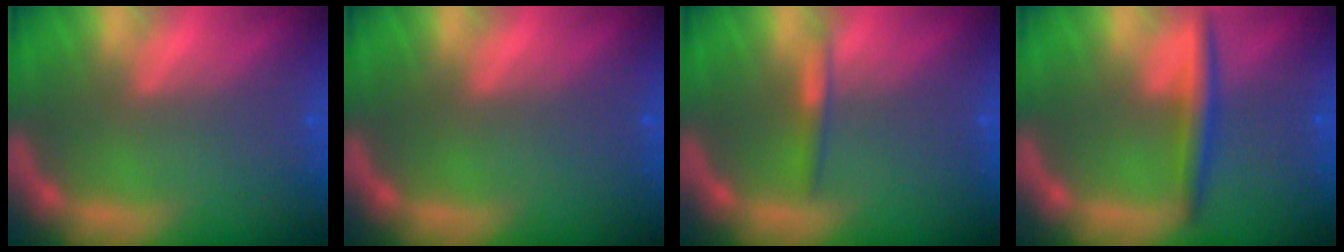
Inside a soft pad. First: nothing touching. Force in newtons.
{"total": 0.0}
{"total": 1.4}
{"total": 3.0}